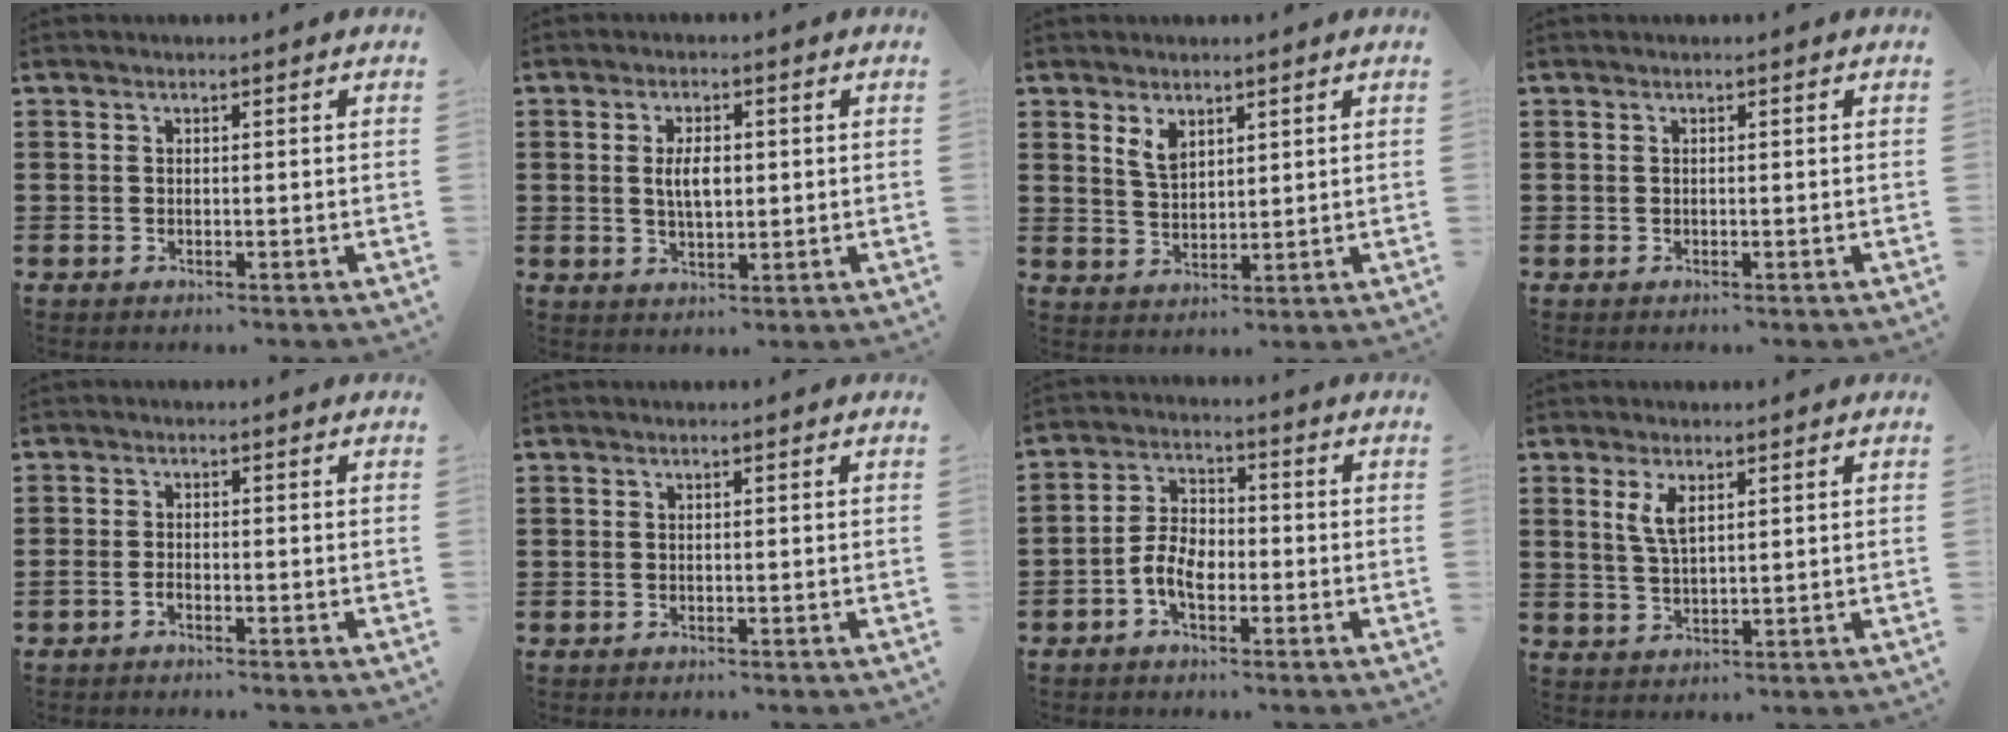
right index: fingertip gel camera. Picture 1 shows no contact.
{"total": 4.1, "force": [0.2, 1.8, 3.7], "torque": [-0.066, 0.000, 0.000]}
{"total": 3.5, "force": [2.2, 1.9, 2.0], "torque": [-0.047, 0.005, 0.041]}
{"total": 0.0}
{"total": 1.2, "force": [-1.0, 0.4, 0.6], "torque": [-0.015, -0.002, -0.018]}
{"total": 0.0}
{"total": 5.6, "force": [-2.5, 3.0, 4.1], "torque": [-0.099, 0.003, -0.053]}
{"total": 3.8, "force": [1.7, 1.4, 3.1], "torque": [-0.067, 0.005, 0.029]}